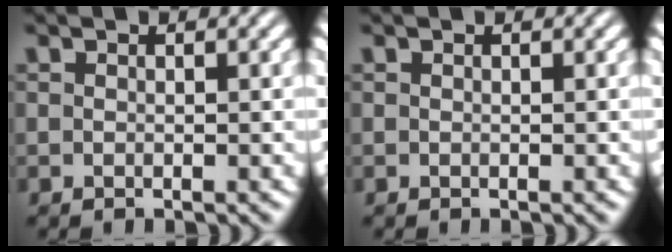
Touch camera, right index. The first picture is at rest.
{"total": 0.0}